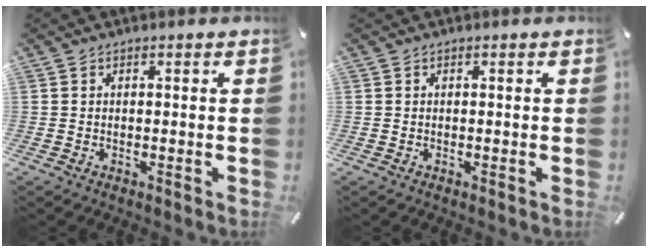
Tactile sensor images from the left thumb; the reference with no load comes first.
{"total": 0.0}